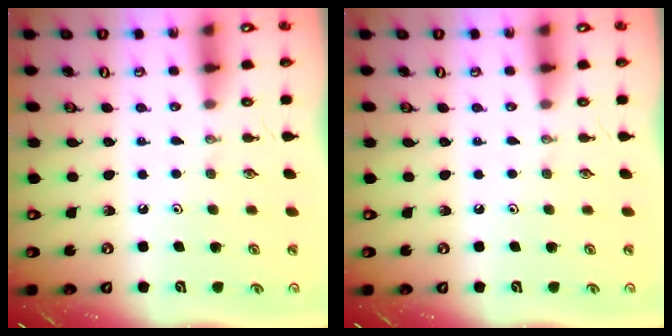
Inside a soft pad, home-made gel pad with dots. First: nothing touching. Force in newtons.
{"total": 0.0}